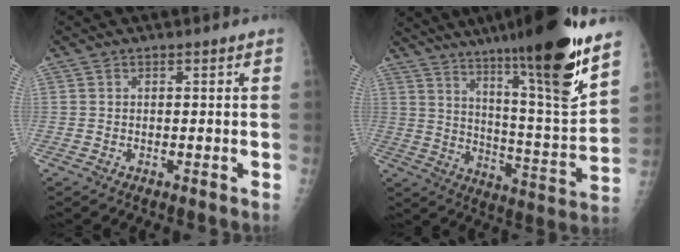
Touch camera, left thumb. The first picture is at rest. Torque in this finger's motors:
{"motor_torque": [2.54, 1.07, 1.57, -1.20, 0.32]}